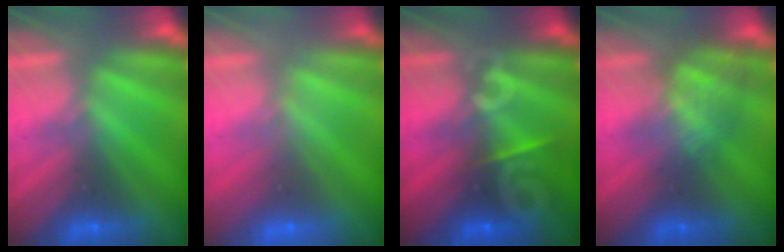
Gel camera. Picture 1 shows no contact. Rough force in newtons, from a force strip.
{"total": 1.6}
{"total": 8.3}
{"total": 3.5}